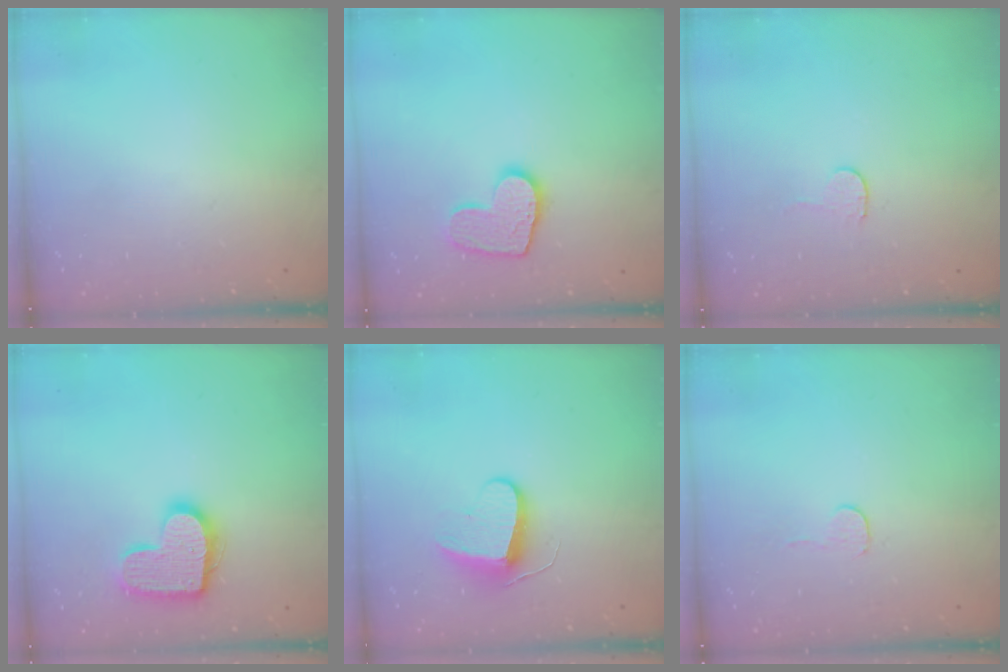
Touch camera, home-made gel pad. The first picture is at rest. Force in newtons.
{"total": 10.6, "press": 10.6, "slide": 0.8}
{"total": 2.3, "press": 2.3, "slide": 0.2}
{"total": 15.0, "press": 15.0, "slide": 0.7}
{"total": 8.9, "press": 8.9, "slide": 0.7}
{"total": 3.0, "press": 3.0, "slide": 0.3}